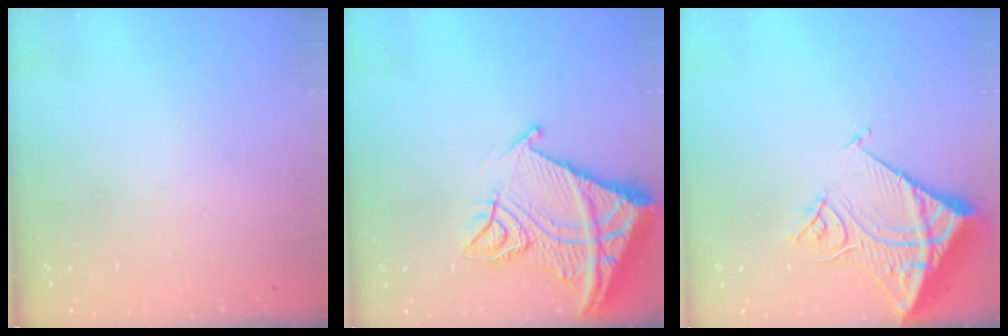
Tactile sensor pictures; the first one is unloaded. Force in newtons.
{"total": 19.6, "press": 19.5, "slide": 2.1}
{"total": 13.5, "press": 13.4, "slide": 1.8}